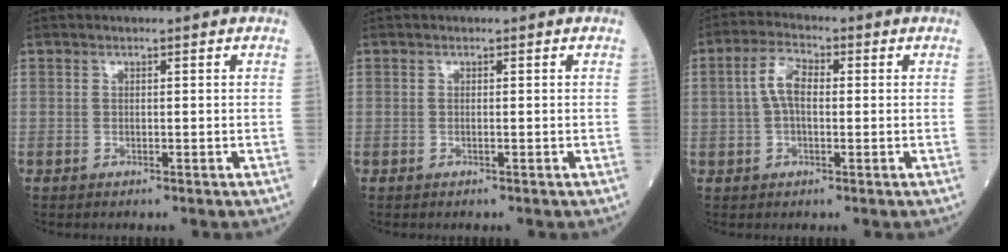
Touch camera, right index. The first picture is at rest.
{"total": 0.0}
{"total": 5.1, "force": [0.4, 2.4, 4.5], "torque": [-0.100, 0.018, 0.006]}